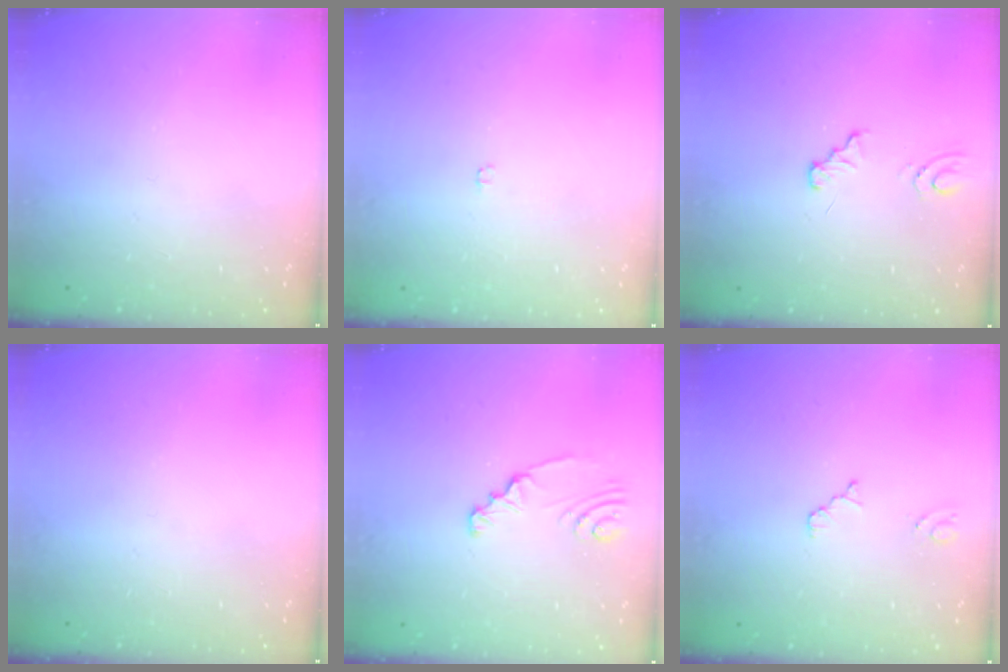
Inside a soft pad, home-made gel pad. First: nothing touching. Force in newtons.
{"total": 1.9, "press": 1.9, "slide": 0.3}
{"total": 3.3, "press": 3.3, "slide": 0.2}
{"total": 0.0}
{"total": 2.3, "press": 2.3, "slide": 0.3}
{"total": 2.5, "press": 2.5, "slide": 0.4}